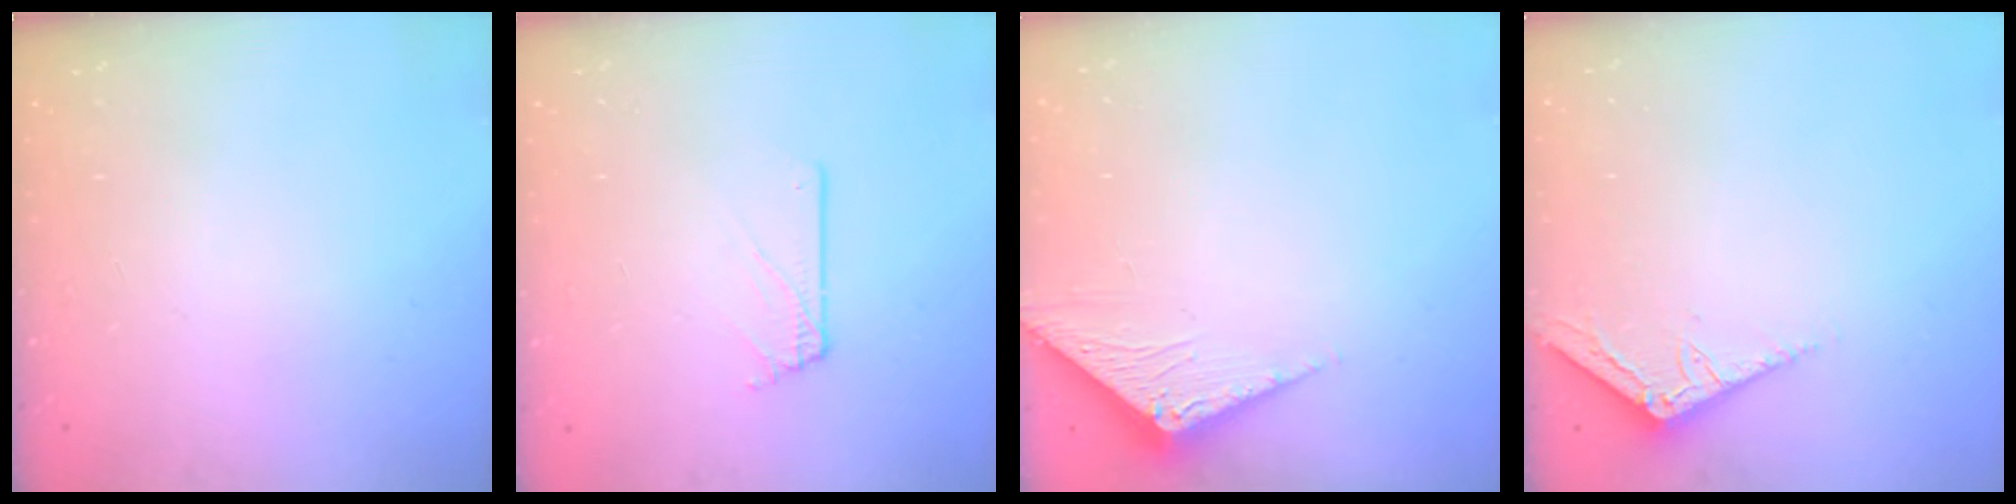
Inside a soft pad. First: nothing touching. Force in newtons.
{"total": 1.5, "press": 1.5, "slide": 0.1}
{"total": 3.4, "press": 3.4, "slide": 0.3}
{"total": 3.6, "press": 3.6, "slide": 0.4}